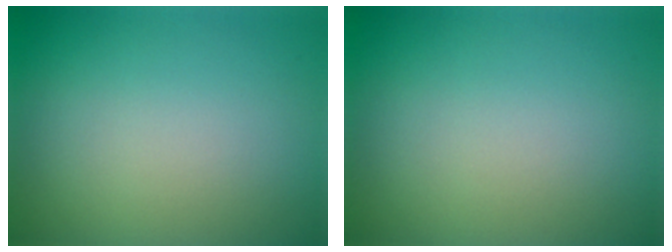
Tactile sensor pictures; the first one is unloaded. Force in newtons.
{"total": 0.0}